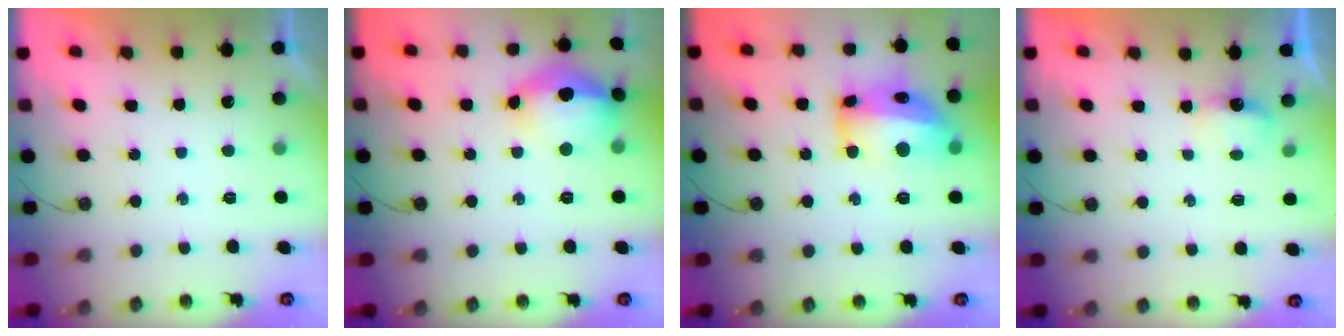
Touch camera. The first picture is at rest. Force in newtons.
{"total": 15.7, "press": 15.5, "slide": 2.2}
{"total": 15.4, "press": 15.4, "slide": 1.5}
{"total": 3.4, "press": 3.3, "slide": 0.7}